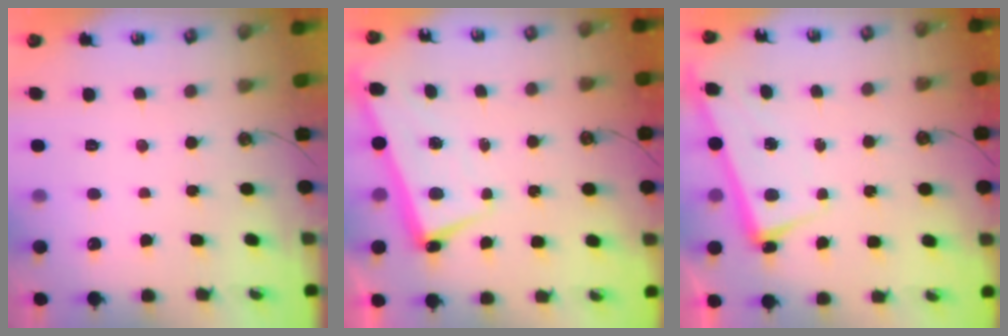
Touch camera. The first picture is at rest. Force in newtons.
{"total": 2.8, "press": 2.7, "slide": 0.7}
{"total": 2.7, "press": 2.6, "slide": 0.7}